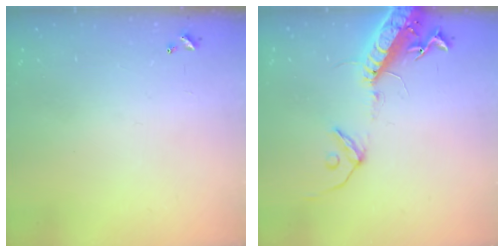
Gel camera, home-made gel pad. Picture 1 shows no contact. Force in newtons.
{"total": 16.3, "press": 15.8, "slide": 4.0}